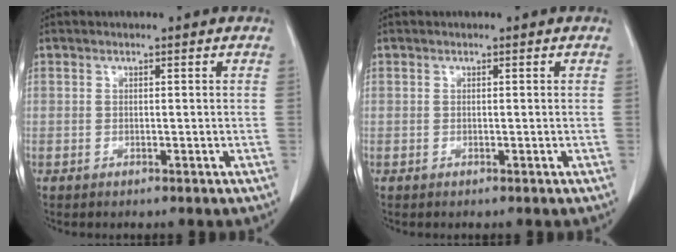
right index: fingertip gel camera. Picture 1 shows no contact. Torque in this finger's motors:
{"motor_torque": [0.04, 0.03, 0.00, 0.00]}